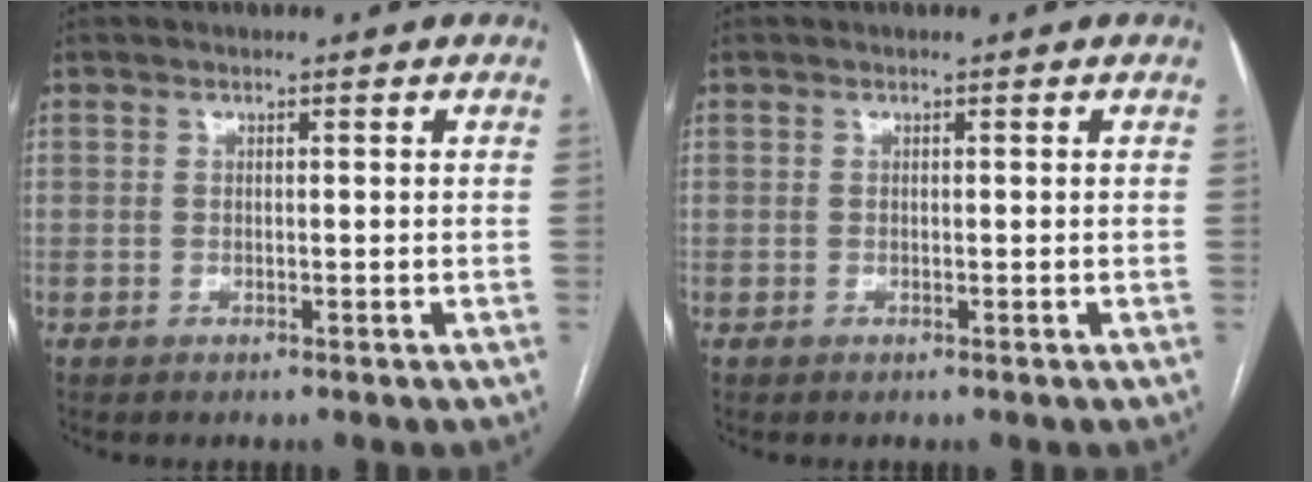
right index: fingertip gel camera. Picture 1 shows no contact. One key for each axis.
{"total": 0.0}